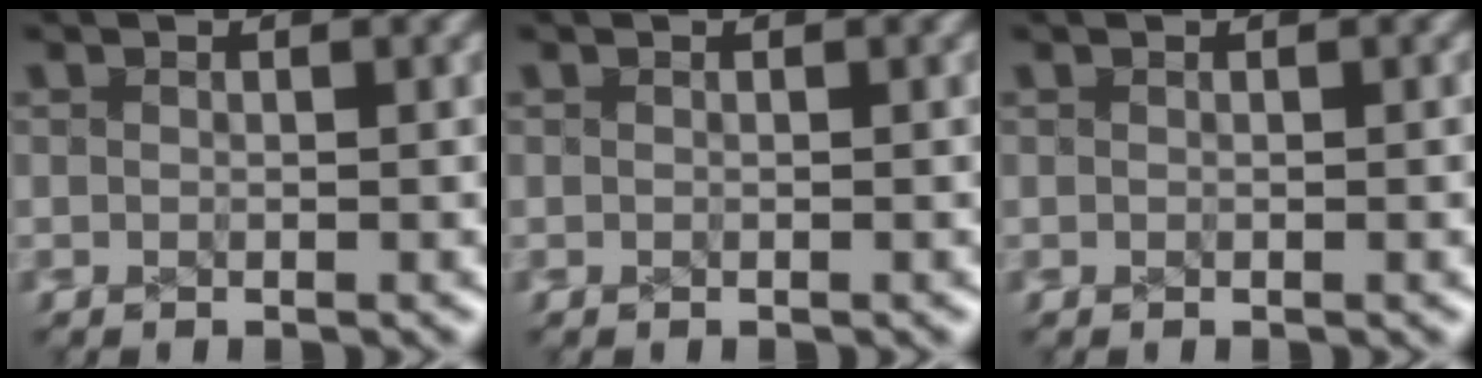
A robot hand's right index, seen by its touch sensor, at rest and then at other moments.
{"total": 0.0}
{"total": 0.0}